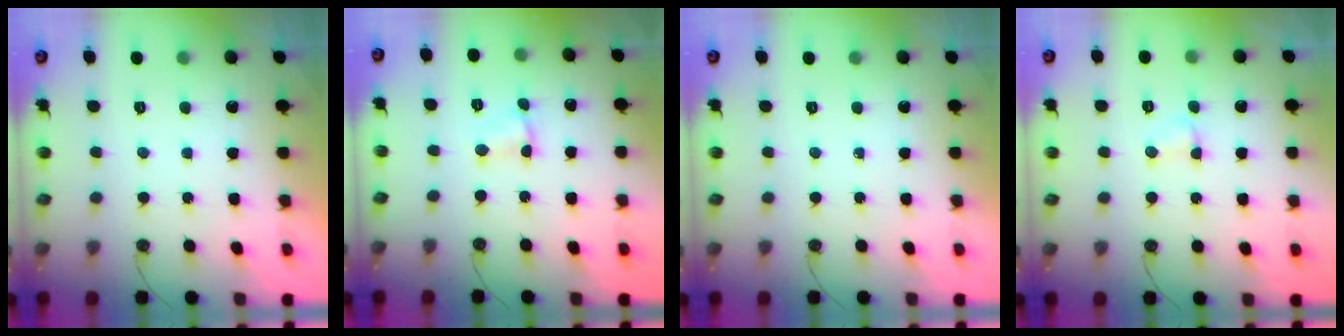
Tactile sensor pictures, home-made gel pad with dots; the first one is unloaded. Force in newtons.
{"total": 2.4, "press": 2.3, "slide": 0.4}
{"total": 0.0}
{"total": 2.7, "press": 2.7, "slide": 0.4}